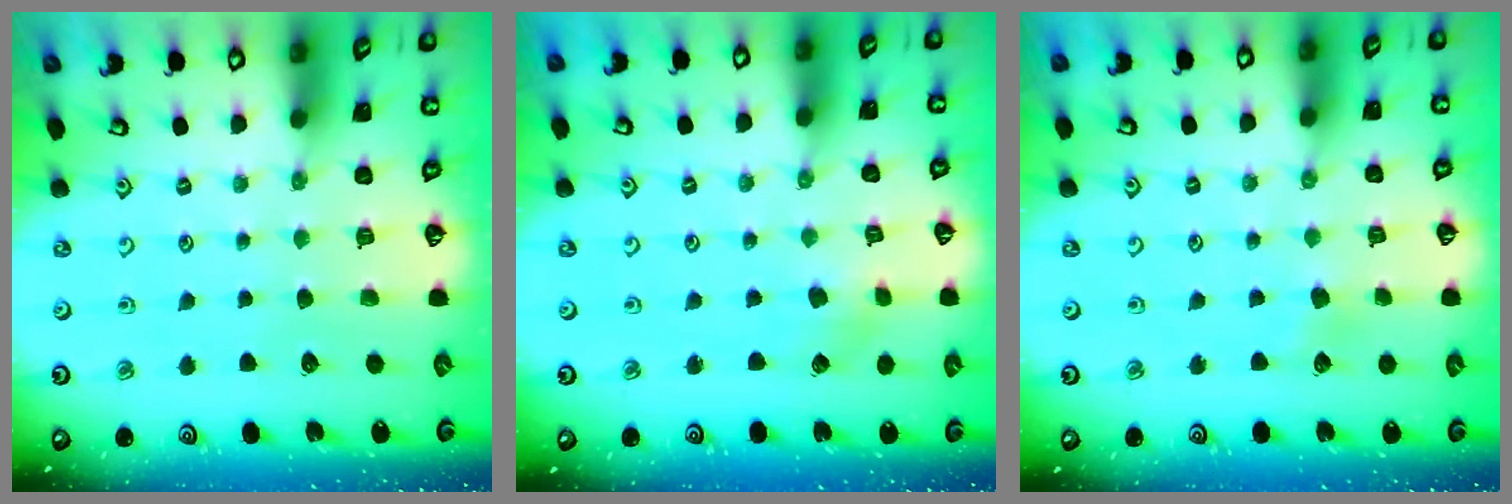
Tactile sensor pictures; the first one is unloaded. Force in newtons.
{"total": 3.8, "press": 3.8, "slide": 0.4}
{"total": 3.7, "press": 3.7, "slide": 0.4}